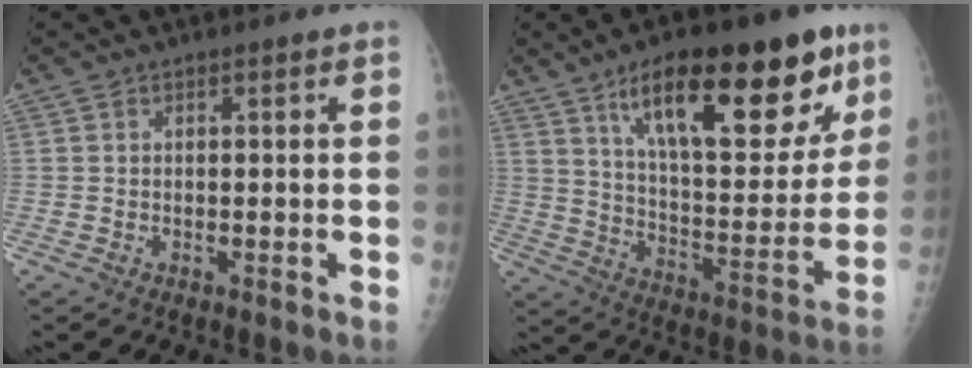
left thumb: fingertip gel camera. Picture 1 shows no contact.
{"total": 26.6, "force": [15.0, 10.0, 19.5], "torque": [-0.245, -0.039, 0.238]}